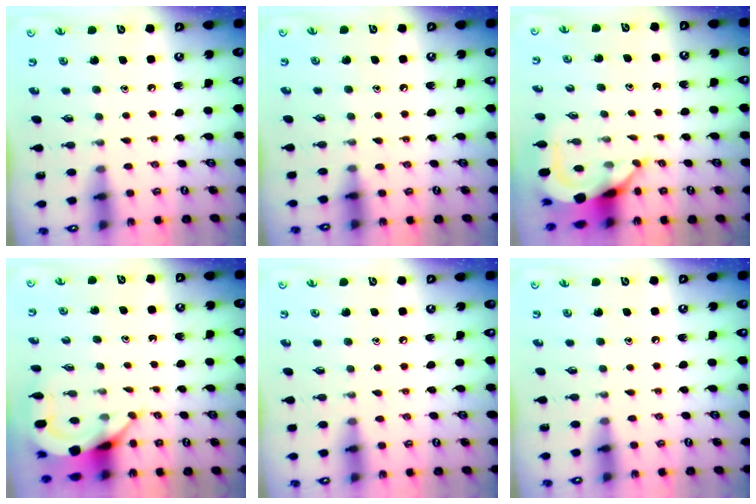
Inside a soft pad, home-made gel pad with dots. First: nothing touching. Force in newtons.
{"total": 5.3, "press": 5.2, "slide": 0.7}
{"total": 6.1, "press": 6.0, "slide": 0.5}
{"total": 5.0, "press": 5.0, "slide": 0.3}
{"total": 2.6, "press": 2.6, "slide": 0.3}
{"total": 0.0}